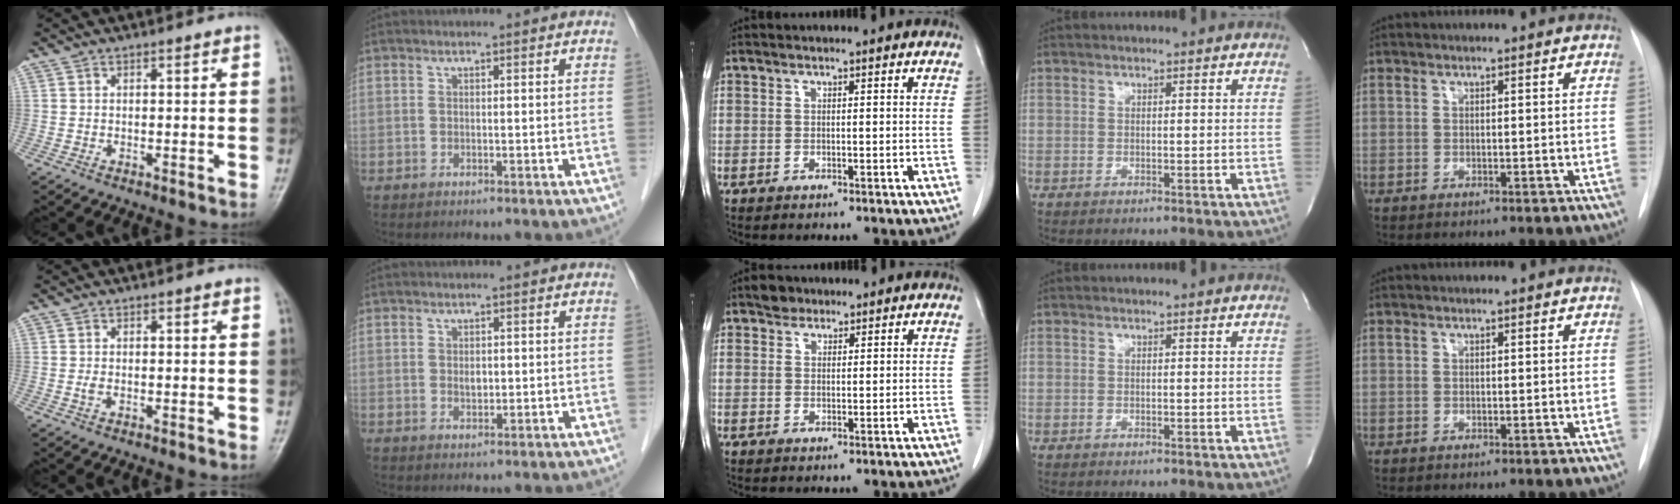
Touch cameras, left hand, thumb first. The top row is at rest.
{"thumb": {"total": 1.0, "force": [-0.3, 0.5, 0.8], "torque": [-0.019, -0.001, -0.006]}, "index": {"total": 1.4, "force": [0.1, 0.9, 1.1], "torque": [-0.017, -0.003, 0.003]}, "middle": {"total": 2.2, "force": [1.7, 1.4, 0.4], "torque": [-0.008, 0.005, 0.026]}}